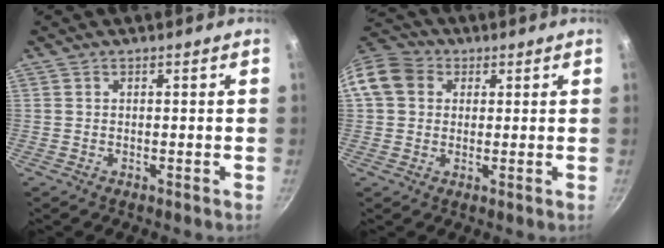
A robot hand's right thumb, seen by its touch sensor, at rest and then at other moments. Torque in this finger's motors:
{"motor_torque": [1.92, 3.07, 1.27, 0.21, 0.65]}